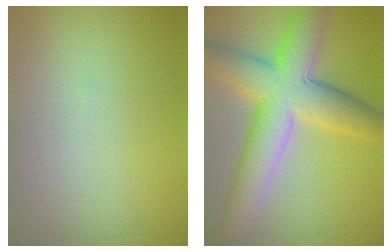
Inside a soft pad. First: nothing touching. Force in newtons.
{"total": 9.4, "press": 9.3, "slide": 0.5}